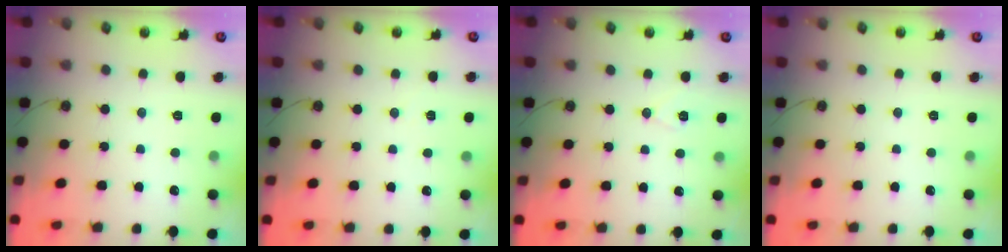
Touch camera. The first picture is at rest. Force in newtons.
{"total": 2.6, "press": 2.5, "slide": 0.8}
{"total": 6.0, "press": 5.8, "slide": 1.7}
{"total": 0.0}